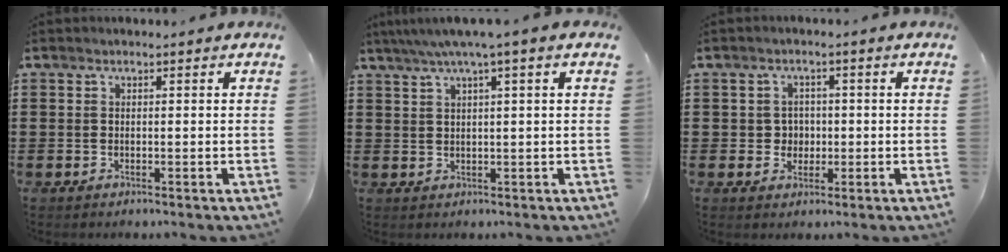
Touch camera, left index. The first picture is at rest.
{"total": 3.3, "force": [1.7, -0.4, 2.8], "torque": [-0.057, 0.001, 0.027]}
{"total": 2.8, "force": [-0.1, 2.6, 1.0], "torque": [-0.029, 0.007, -0.007]}